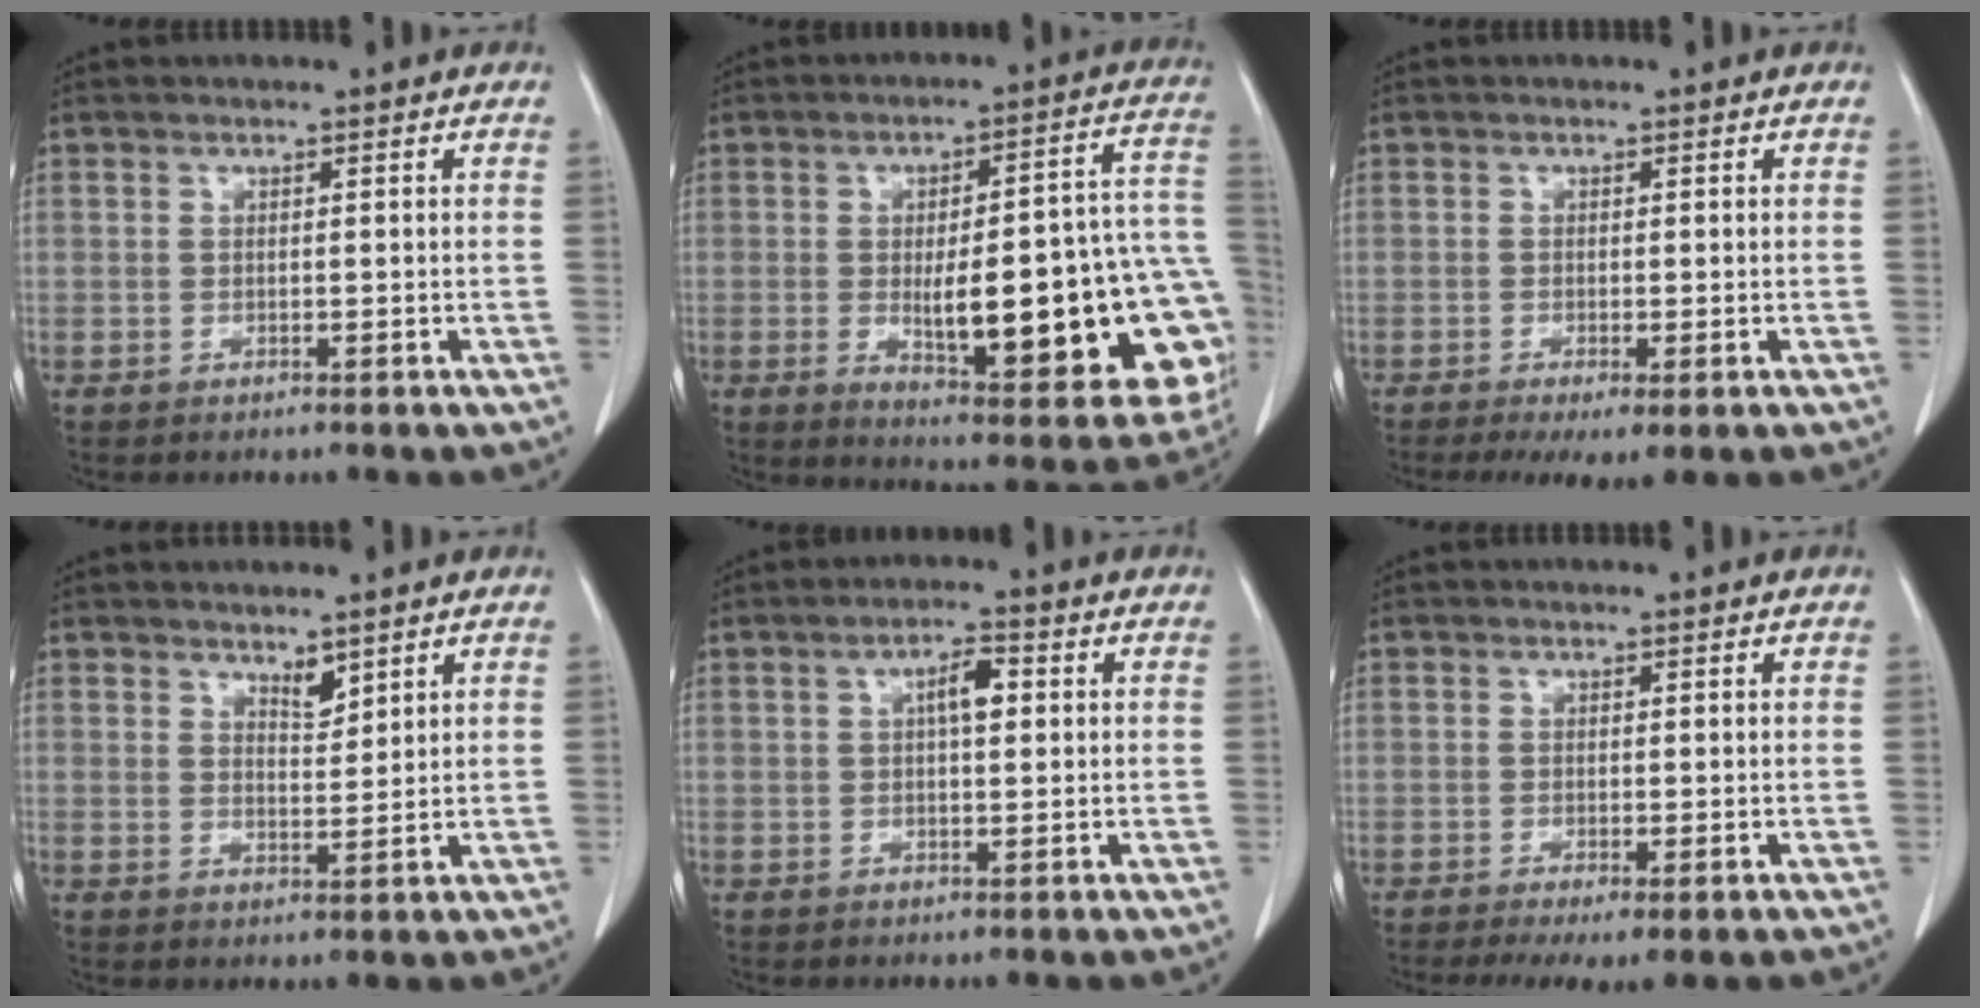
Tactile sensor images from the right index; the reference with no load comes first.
{"total": 26.4, "force": [-4.7, 6.5, 25.2], "torque": [-0.246, 0.022, -0.039]}
{"total": 4.7, "force": [-2.5, 1.1, 3.8], "torque": [-0.059, -0.017, -0.038]}
{"total": 2.6, "force": [2.0, 0.8, 1.3], "torque": [-0.024, -0.009, 0.040]}
{"total": 3.8, "force": [0.8, 1.2, 3.6], "torque": [-0.061, 0.008, 0.012]}
{"total": 4.7, "force": [-2.7, 1.0, 3.7], "torque": [-0.057, -0.017, -0.042]}